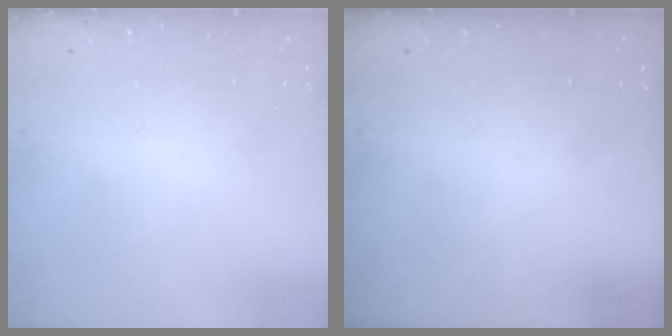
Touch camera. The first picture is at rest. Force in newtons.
{"total": 0.0}